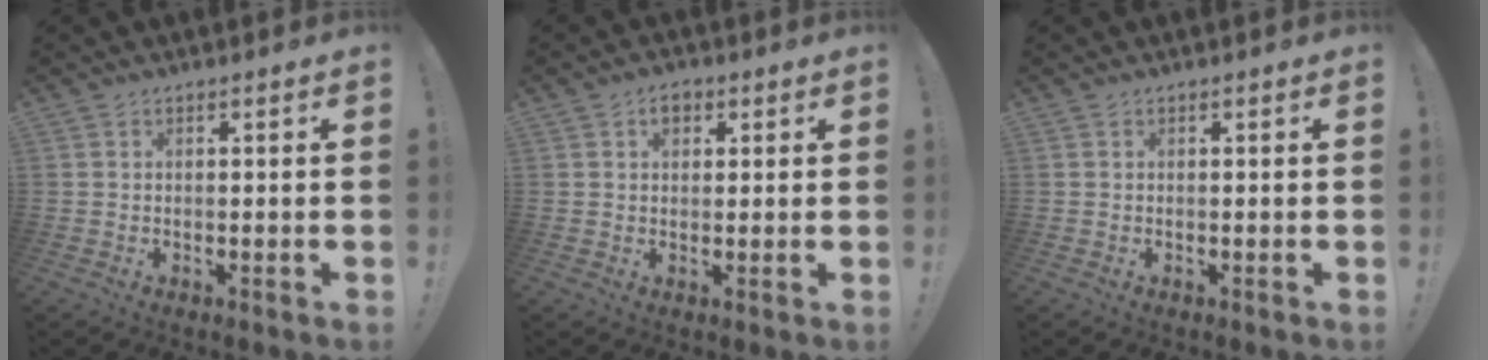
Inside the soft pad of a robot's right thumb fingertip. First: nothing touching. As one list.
[{"total": 3.5, "force": [1.5, 2.5, 2.0], "torque": [-0.027, 0.003, 0.025]}, {"total": 0.0}]